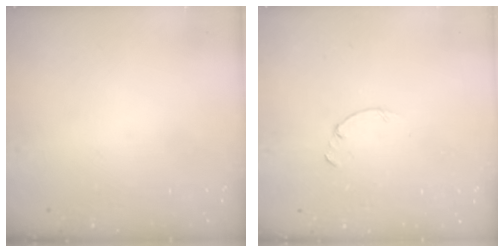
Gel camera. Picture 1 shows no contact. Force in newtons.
{"total": 0.0}